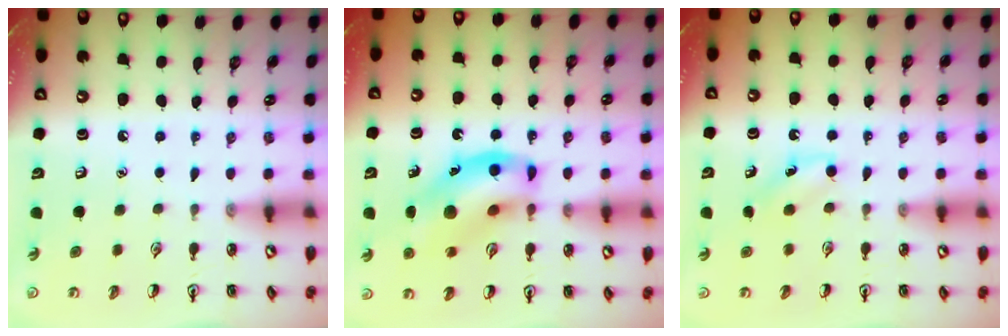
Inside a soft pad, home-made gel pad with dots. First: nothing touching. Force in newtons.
{"total": 15.9, "press": 15.4, "slide": 3.6}
{"total": 3.8, "press": 3.6, "slide": 1.1}